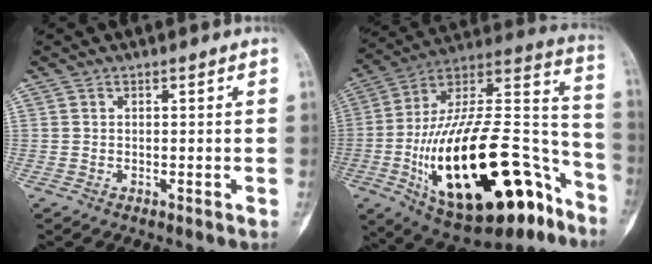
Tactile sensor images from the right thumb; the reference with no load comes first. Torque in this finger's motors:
{"motor_torque": [0.86, 1.29, 2.35, -0.41, 0.85]}